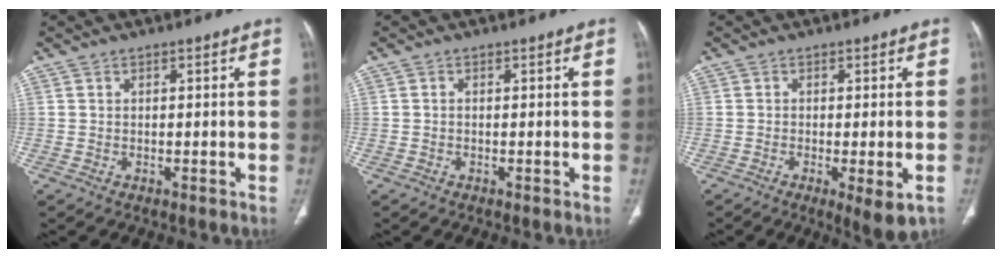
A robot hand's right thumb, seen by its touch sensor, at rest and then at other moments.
{"total": 0.0}
{"total": 5.3, "force": [-2.0, 1.2, 4.7], "torque": [-0.072, -0.016, -0.028]}